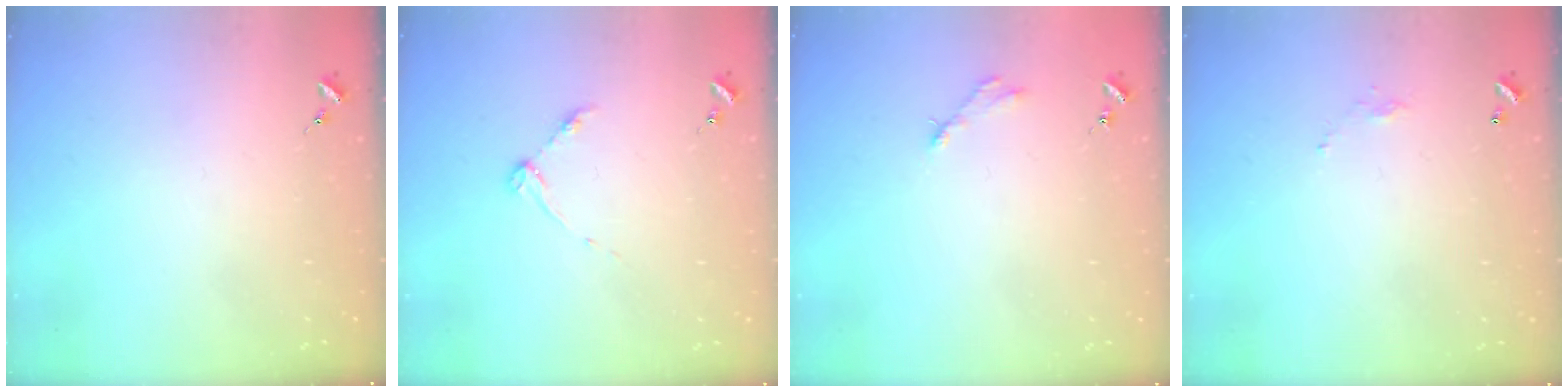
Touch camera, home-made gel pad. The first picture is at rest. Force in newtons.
{"total": 3.3, "press": 3.3, "slide": 0.5}
{"total": 2.8, "press": 2.8, "slide": 0.4}
{"total": 3.7, "press": 3.7, "slide": 0.1}